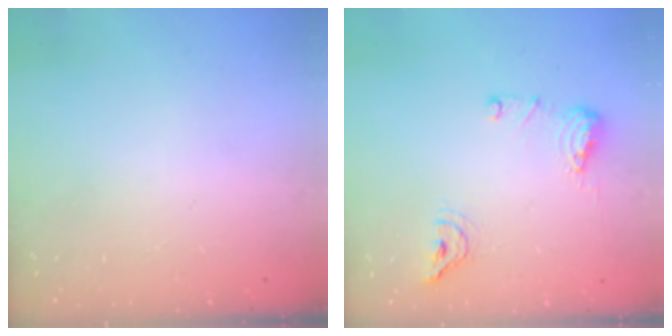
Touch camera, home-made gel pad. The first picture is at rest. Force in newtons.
{"total": 8.9, "press": 8.8, "slide": 1.4}